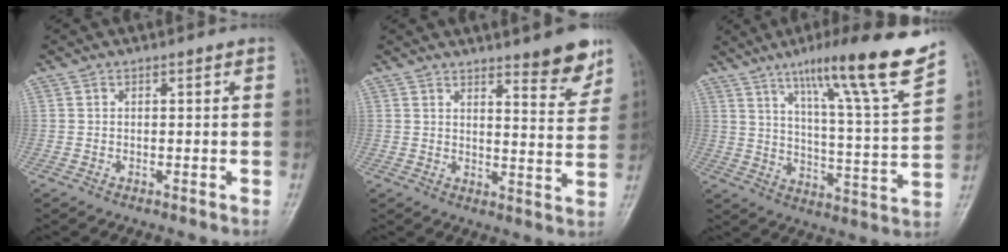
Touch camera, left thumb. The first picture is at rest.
{"total": 8.0, "force": [5.9, 1.7, 5.1], "torque": [-0.047, -0.044, 0.083]}
{"total": 19.0, "force": [13.3, 0.7, 13.6], "torque": [-0.185, -0.070, 0.201]}